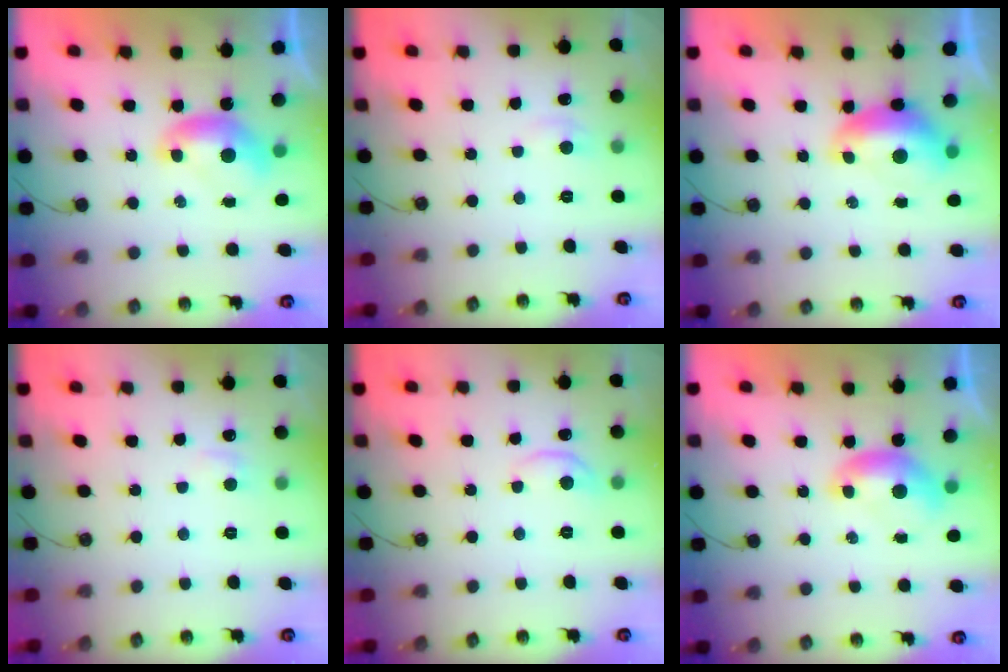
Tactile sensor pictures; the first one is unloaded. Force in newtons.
{"total": 1.3, "press": 1.1, "slide": 0.6}
{"total": 2.2, "press": 2.0, "slide": 0.9}
{"total": 0.9, "press": 0.5, "slide": 0.8}
{"total": 3.0, "press": 2.9, "slide": 0.5}
{"total": 0.0}